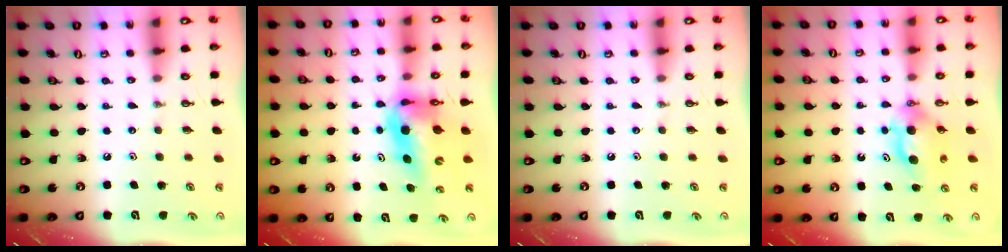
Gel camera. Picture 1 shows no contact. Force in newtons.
{"total": 11.1, "press": 10.6, "slide": 3.2}
{"total": 0.0}
{"total": 5.5, "press": 5.5, "slide": 0.7}